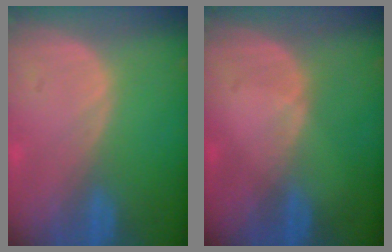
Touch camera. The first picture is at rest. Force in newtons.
{"total": 0.7, "press": 0.5, "slide": 0.5}